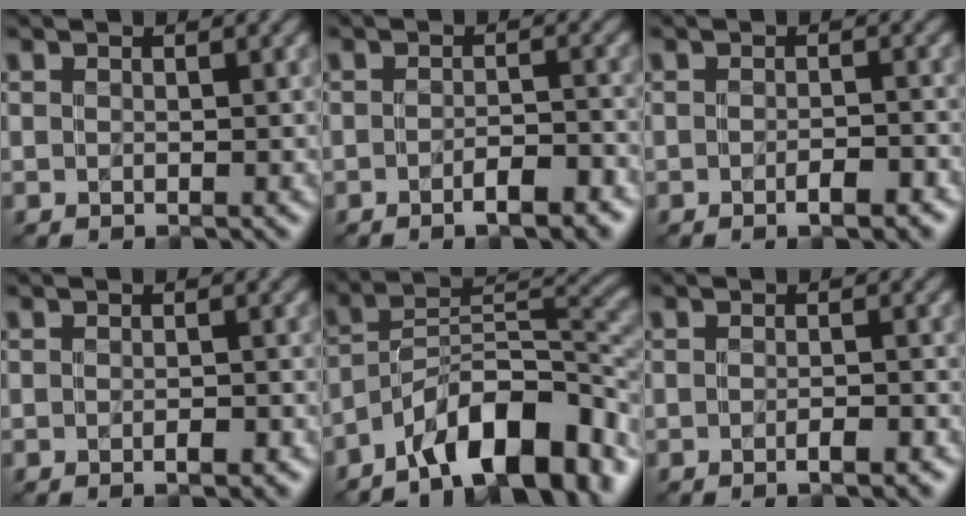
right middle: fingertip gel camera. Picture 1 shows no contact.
{"total": 3.5, "force": [-1.8, 1.0, 2.8], "torque": [-0.041, 0.002, -0.026]}
{"total": 2.5, "force": [-1.2, 0.7, 2.0], "torque": [-0.027, 0.005, -0.017]}
{"total": 1.4, "force": [-0.6, 0.3, 1.2], "torque": [-0.012, 0.005, -0.008]}
{"total": 11.7, "force": [-7.9, 4.1, 7.6], "torque": [-0.103, 0.020, -0.145]}
{"total": 2.0, "force": [-0.9, 0.5, 1.7], "torque": [-0.019, 0.007, -0.015]}